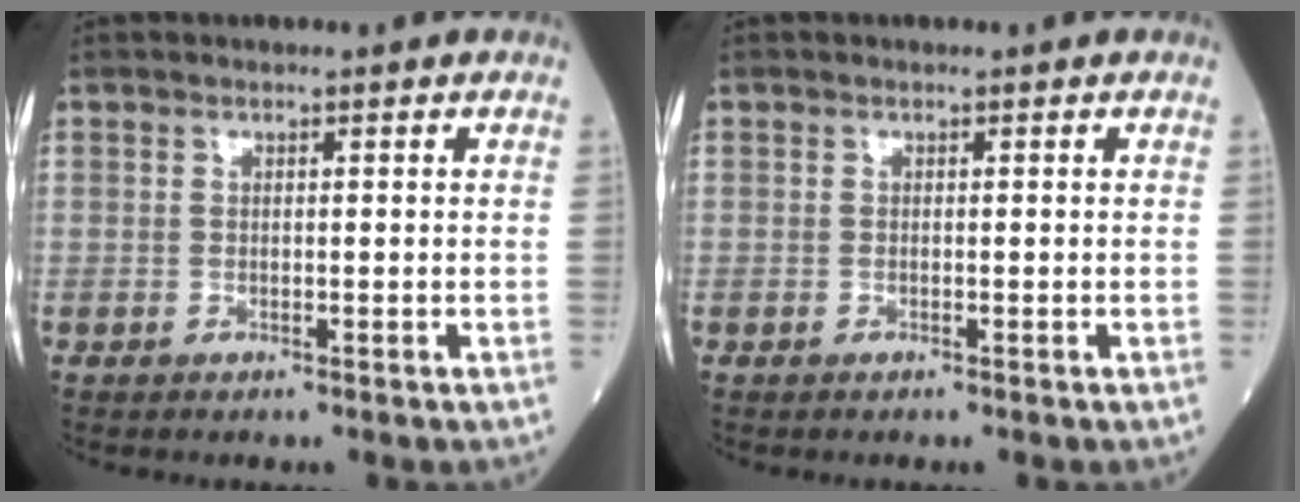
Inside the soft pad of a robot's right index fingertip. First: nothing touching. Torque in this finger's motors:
{"motor_torque": [0.01, 0.00, 0.01, -0.01]}